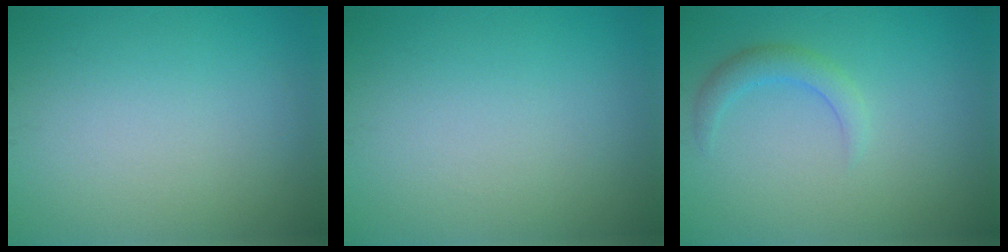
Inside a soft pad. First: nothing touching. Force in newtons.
{"total": 0.0}
{"total": 2.0, "press": 2.0, "slide": 0.1}